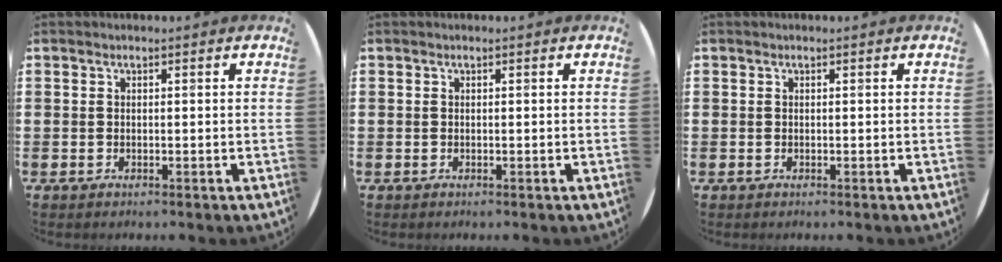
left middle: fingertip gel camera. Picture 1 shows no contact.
{"total": 0.0}
{"total": 0.0}